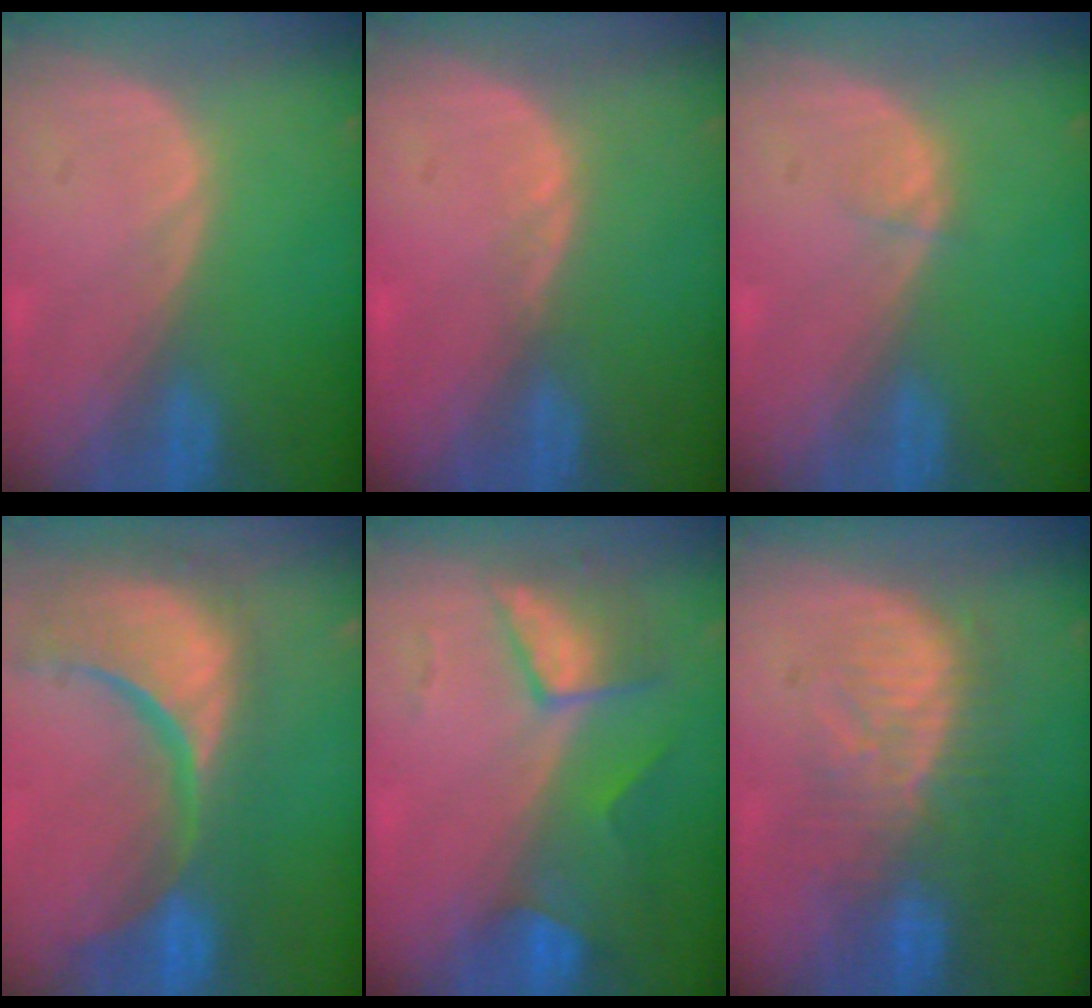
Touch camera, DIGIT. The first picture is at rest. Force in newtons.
{"total": 0.7, "press": 0.7, "slide": 0.2}
{"total": 0.8, "press": 0.8, "slide": 0.1}
{"total": 15.4, "press": 12.1, "slide": 9.6}
{"total": 7.6, "press": 6.7, "slide": 3.5}
{"total": 9.3, "press": 8.8, "slide": 3.1}